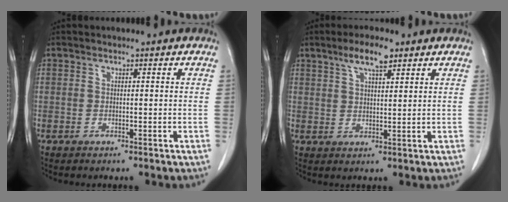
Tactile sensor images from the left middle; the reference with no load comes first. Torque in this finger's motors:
{"motor_torque": [0.77, -0.73, 0.04, 0.02]}